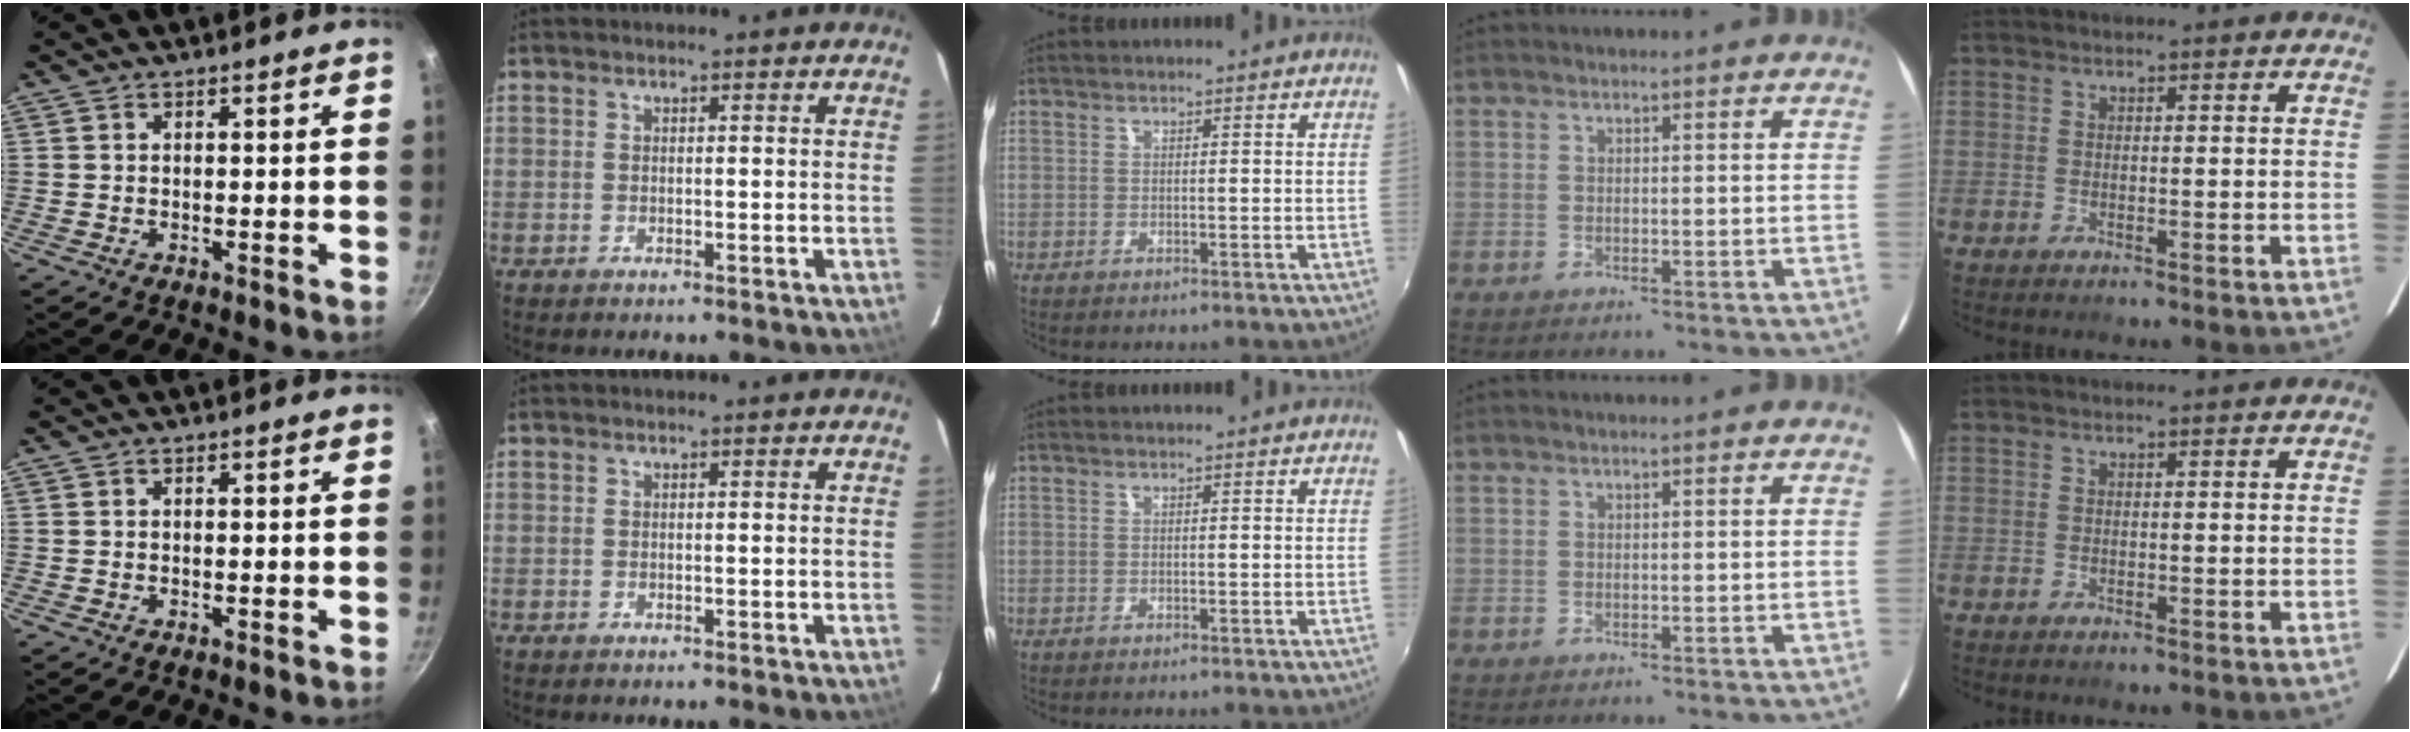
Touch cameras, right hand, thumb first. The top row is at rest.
{}